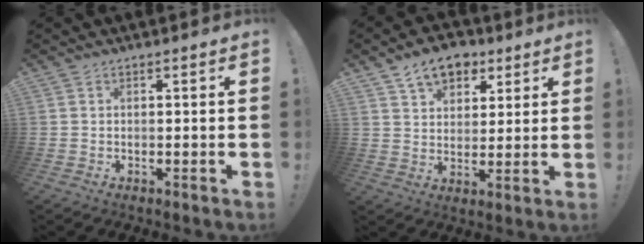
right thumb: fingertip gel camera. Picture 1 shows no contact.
{"total": 10.7, "force": [6.7, 6.9, 4.7], "torque": [-0.075, -0.028, 0.129]}